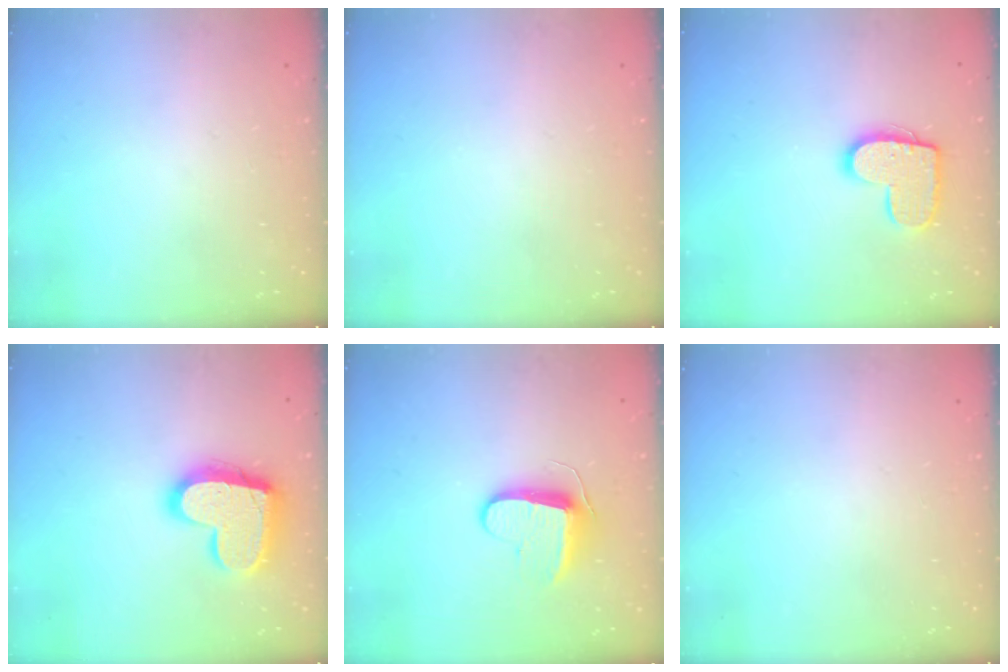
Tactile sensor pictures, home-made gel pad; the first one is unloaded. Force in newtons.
{"total": 0.0}
{"total": 12.4, "press": 12.4, "slide": 0.6}
{"total": 18.3, "press": 18.3, "slide": 1.2}
{"total": 9.6, "press": 9.6, "slide": 0.4}
{"total": 0.0}